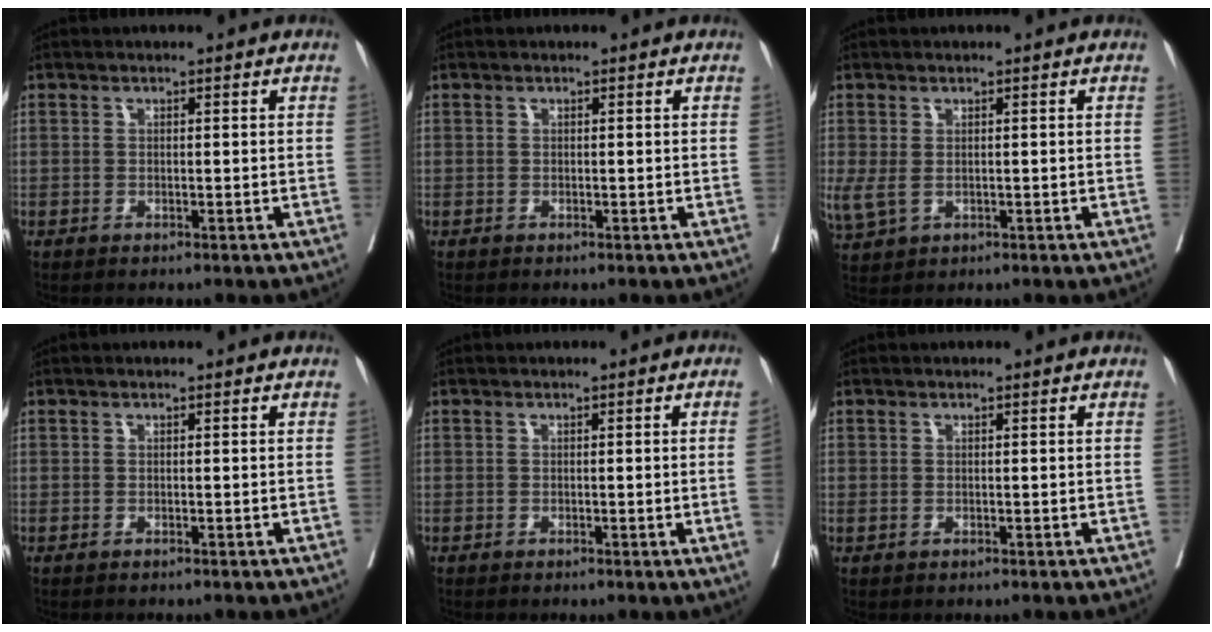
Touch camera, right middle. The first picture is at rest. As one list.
[{"total": 0.0}, {"total": 4.1, "force": [-0.1, 2.6, 3.2], "torque": [-0.083, -0.007, 0.008]}, {"total": 0.0}, {"total": 2.3, "force": [-0.2, -0.9, 2.2], "torque": [-0.034, -0.003, 0.002]}, {"total": 0.0}]